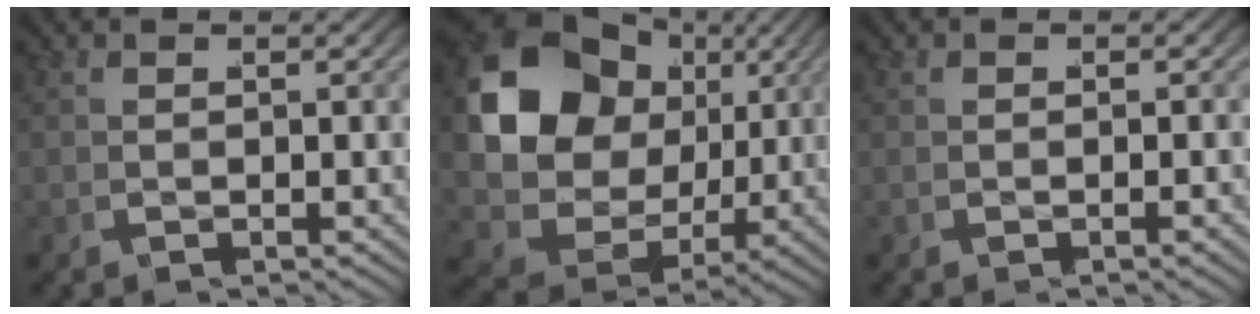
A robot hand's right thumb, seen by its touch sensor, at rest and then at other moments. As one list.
[{"total": 13.1, "force": [0.7, 10.2, 8.3], "torque": [-0.218, -0.041, 0.021]}, {"total": 0.6, "force": [-0.3, -0.2, 0.5], "torque": [-0.011, 0.002, -0.007]}]